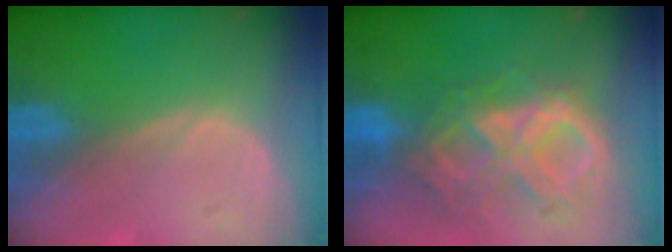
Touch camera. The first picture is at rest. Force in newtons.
{"total": 10.4, "press": 8.9, "slide": 5.5}